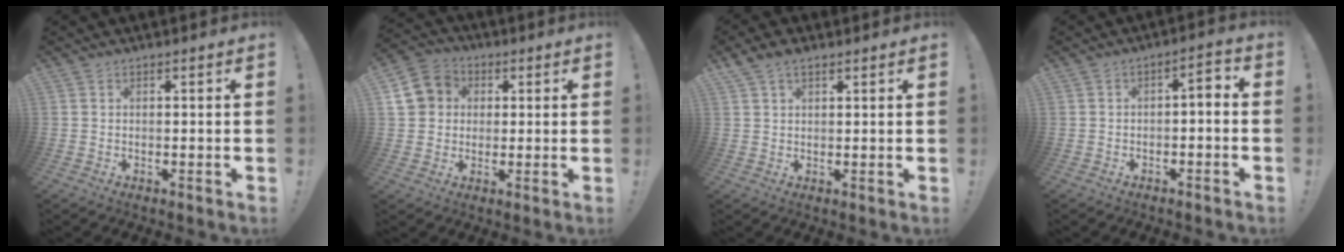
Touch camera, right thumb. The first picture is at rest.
{"total": 9.8, "force": [1.3, 9.1, 3.4], "torque": [-0.050, 0.009, 0.031]}
{"total": 3.9, "force": [2.6, 2.0, 2.0], "torque": [-0.037, -0.005, 0.051]}
{"total": 3.7, "force": [-2.2, 1.2, 2.8], "torque": [-0.044, 0.009, -0.041]}